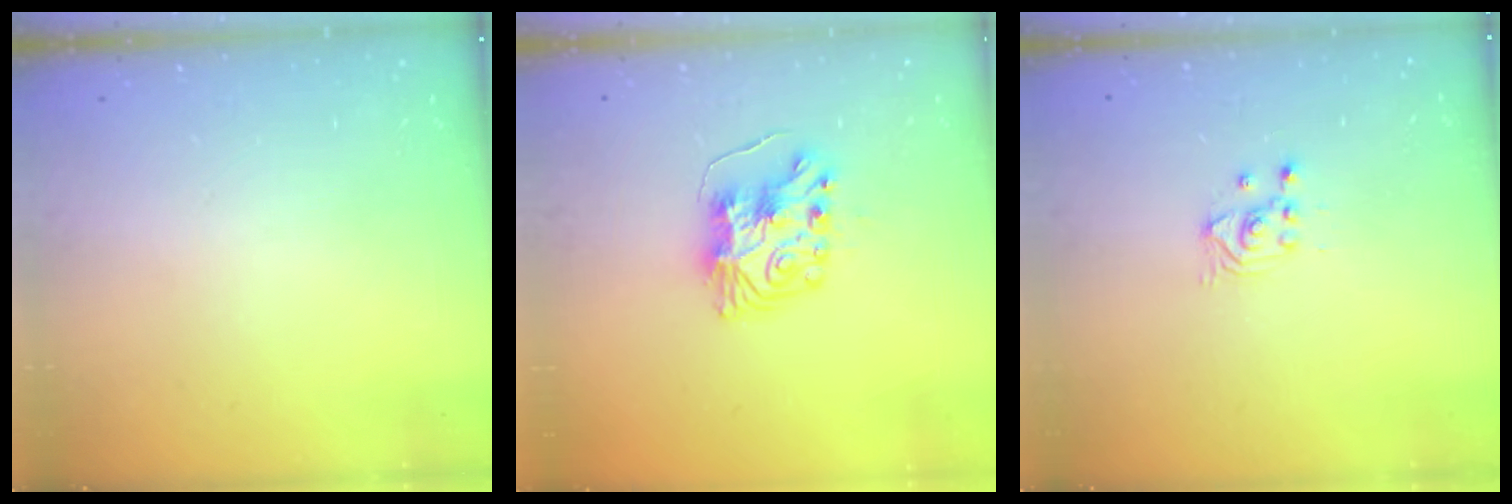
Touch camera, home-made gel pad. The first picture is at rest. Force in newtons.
{"total": 8.3, "press": 8.3, "slide": 0.2}
{"total": 2.4, "press": 2.3, "slide": 0.2}